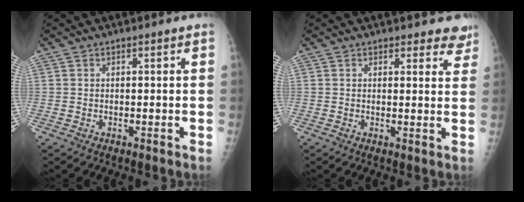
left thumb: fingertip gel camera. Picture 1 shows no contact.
{"total": 5.3, "force": [4.7, 2.2, 1.1], "torque": [0.026, -0.026, 0.039]}